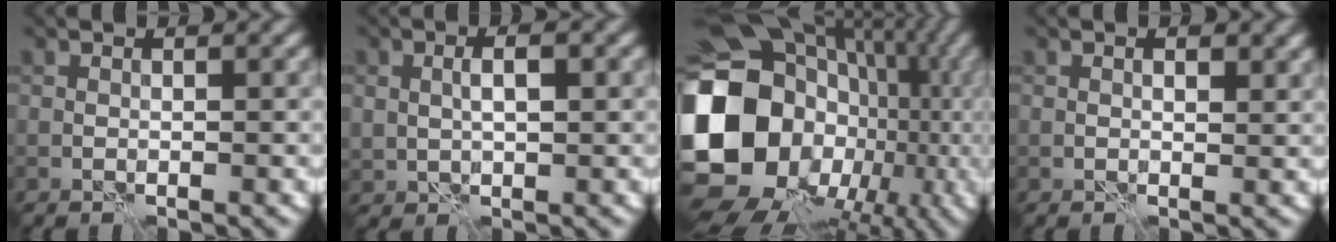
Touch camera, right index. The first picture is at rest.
{"total": 2.5, "force": [0.4, 1.3, 2.0], "torque": [-0.038, 0.000, 0.009]}
{"total": 21.1, "force": [-3.6, 18.1, 10.3], "torque": [-0.181, -0.016, -0.085]}
{"total": 1.4, "force": [0.5, 0.7, 1.1], "torque": [-0.015, -0.002, 0.010]}